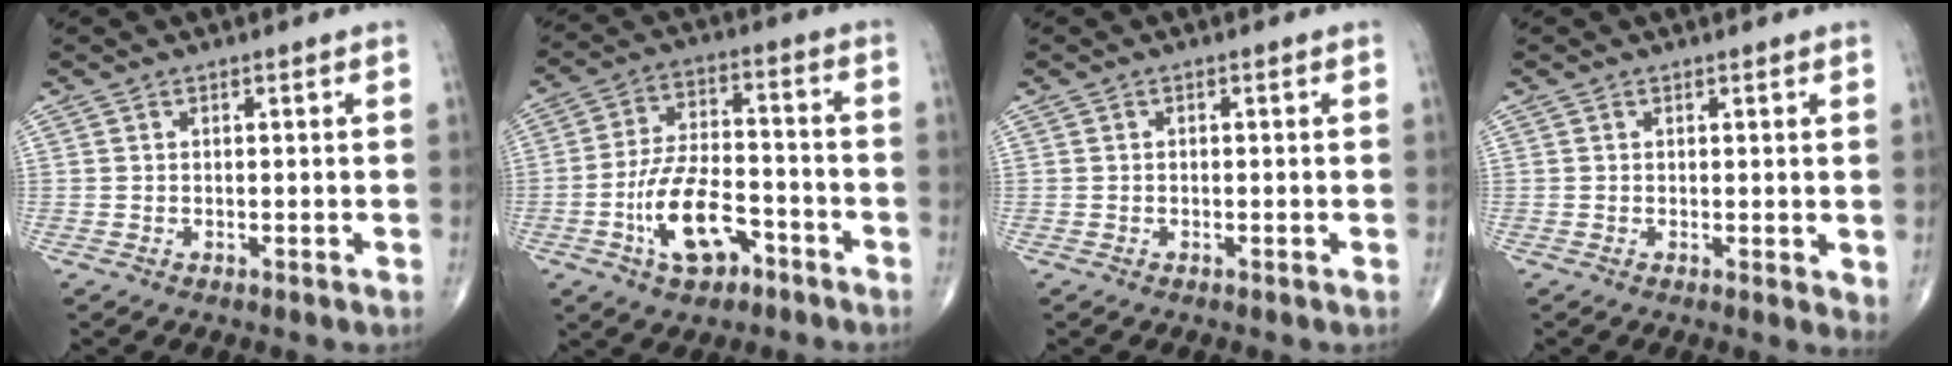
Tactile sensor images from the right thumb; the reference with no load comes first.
{"total": 12.8, "force": [-5.8, 6.7, 9.3], "torque": [-0.159, 0.039, -0.098]}
{"total": 0.0}
{"total": 2.2, "force": [0.4, 0.9, 2.0], "torque": [-0.028, -0.010, 0.004]}